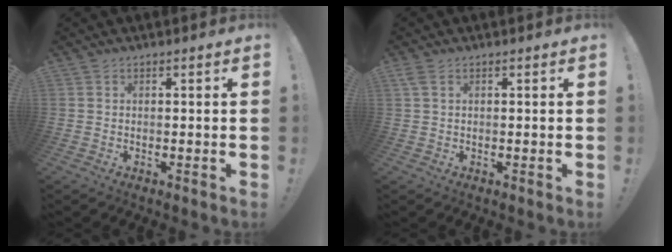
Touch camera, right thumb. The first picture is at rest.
{"total": 1.7, "force": [0.8, 0.6, 1.4], "torque": [-0.029, 0.001, 0.015]}